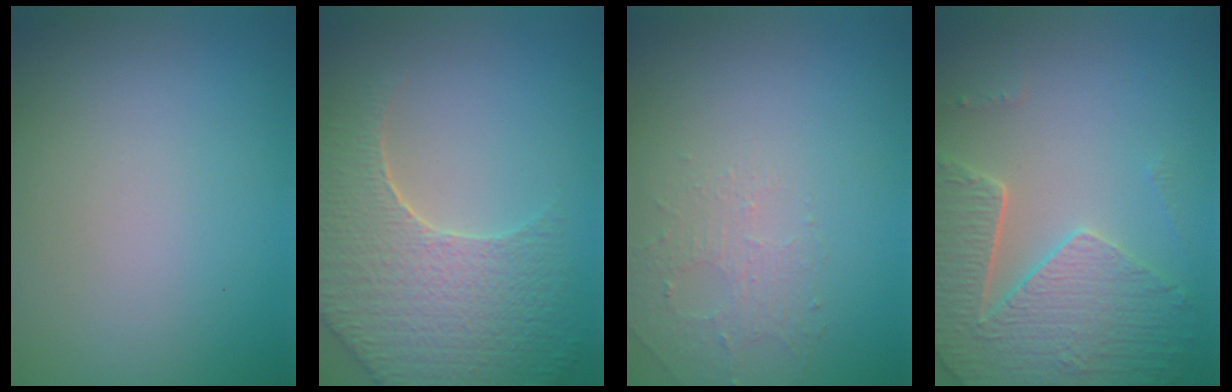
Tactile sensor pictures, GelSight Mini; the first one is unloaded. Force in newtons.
{"total": 7.6, "press": 5.8, "slide": 4.9}
{"total": 1.4, "press": 0.7, "slide": 1.2}
{"total": 5.1, "press": 4.6, "slide": 2.1}